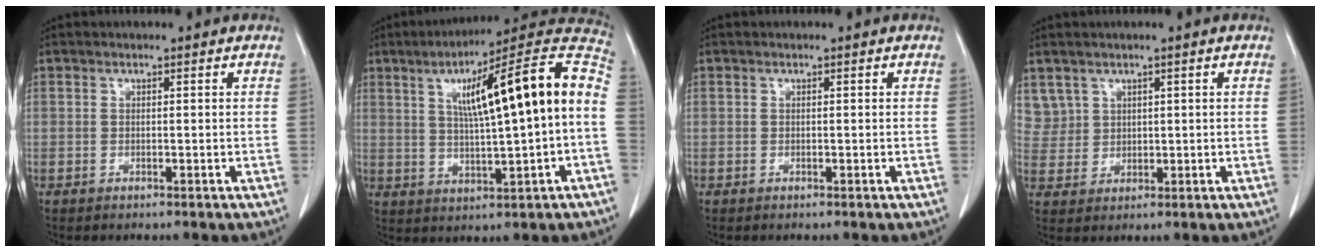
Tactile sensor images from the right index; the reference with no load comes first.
{"total": 19.9, "force": [2.4, 1.8, 19.7], "torque": [-0.276, 0.043, 0.032]}
{"total": 0.0}
{"total": 4.3, "force": [2.7, 3.3, -0.3], "torque": [0.018, 0.006, 0.059]}